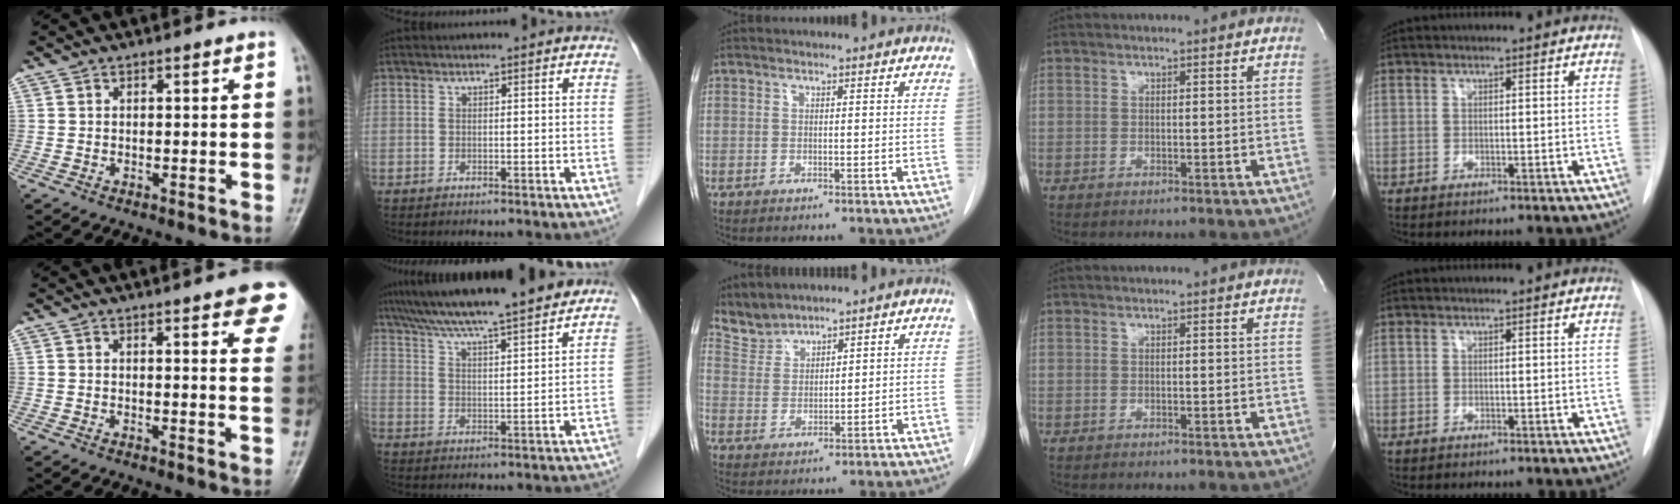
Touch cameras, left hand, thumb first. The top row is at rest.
{"thumb": {"total": 10.7, "force": [6.2, 2.5, 8.4], "torque": [-0.077, -0.018, 0.064]}, "index": {"total": 17.3, "force": [15.0, 0.6, 8.7], "torque": [-0.143, 0.025, 0.225]}, "middle": {"total": 4.3, "force": [4.2, 0.6, -0.6], "torque": [0.007, 0.004, 0.095]}}